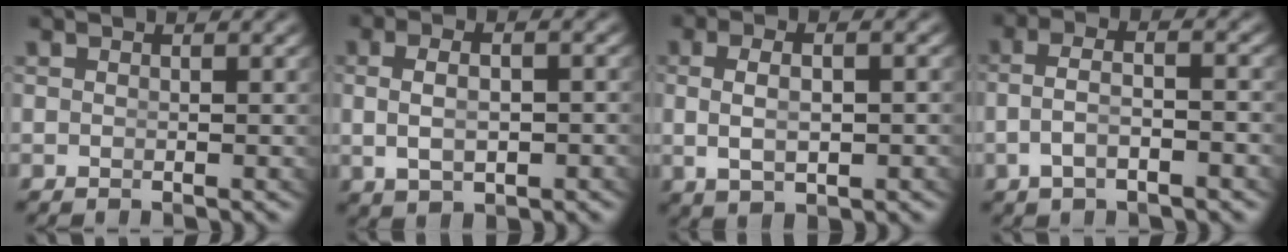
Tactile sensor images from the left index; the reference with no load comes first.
{"total": 3.4, "force": [-0.3, 1.7, 3.0], "torque": [-0.053, -0.005, 0.006]}
{"total": 3.8, "force": [-0.1, 1.7, 3.4], "torque": [-0.062, -0.005, 0.010]}
{"total": 3.3, "force": [-1.3, 1.3, 2.8], "torque": [-0.058, -0.008, -0.019]}